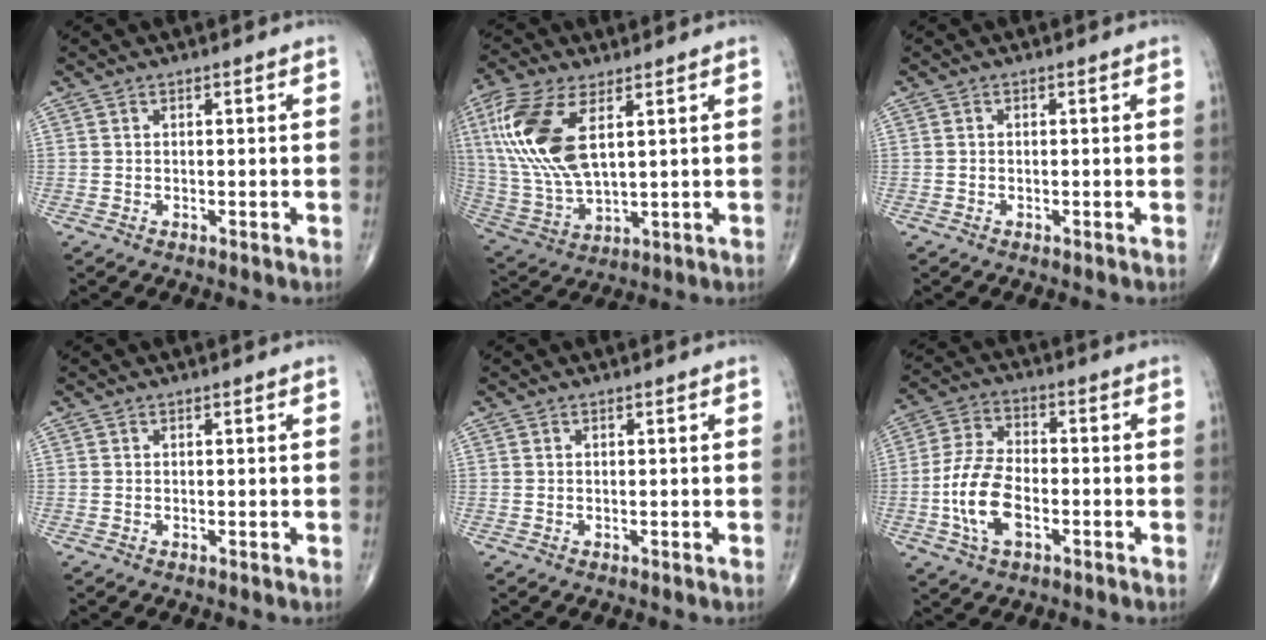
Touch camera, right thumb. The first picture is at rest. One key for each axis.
{"total": 16.8, "fx": 5.2, "fy": 7.6, "fz": 14.1, "tx": -0.314, "ty": -0.011, "tz": 0.108}
{"total": 0.0}
{"total": 0.0}
{"total": 0.0}
{"total": 11.2, "fx": -3.2, "fy": 6.1, "fz": 8.9, "tx": -0.178, "ty": 0.018, "tz": -0.064}